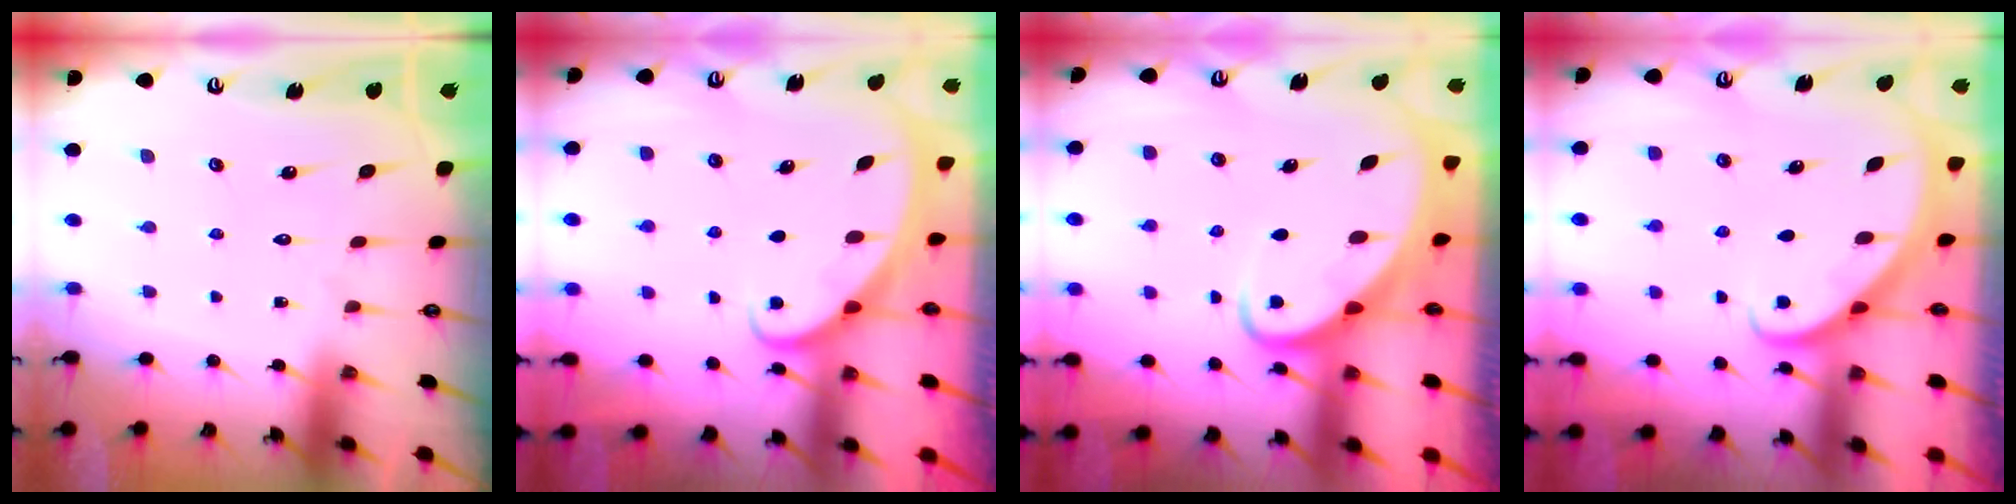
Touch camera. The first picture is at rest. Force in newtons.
{"total": 2.0, "press": 2.0, "slide": 0.1}
{"total": 3.8, "press": 3.7, "slide": 0.4}
{"total": 2.7, "press": 2.7, "slide": 0.2}